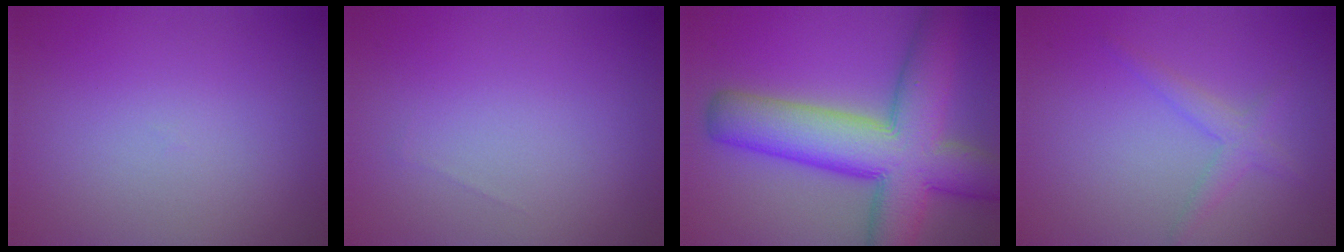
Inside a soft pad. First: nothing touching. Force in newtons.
{"total": 0.0}
{"total": 11.8, "press": 11.8, "slide": 0.4}
{"total": 1.8, "press": 1.8, "slide": 0.1}